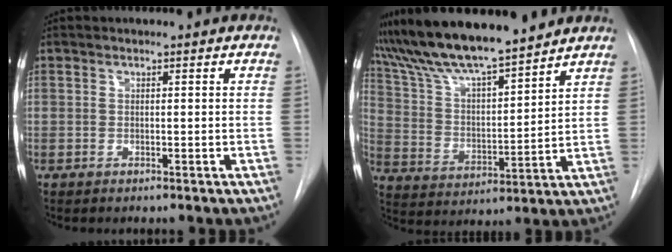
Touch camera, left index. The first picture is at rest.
{"total": 16.5, "force": [14.3, 1.6, 7.9], "torque": [-0.147, 0.010, 0.258]}